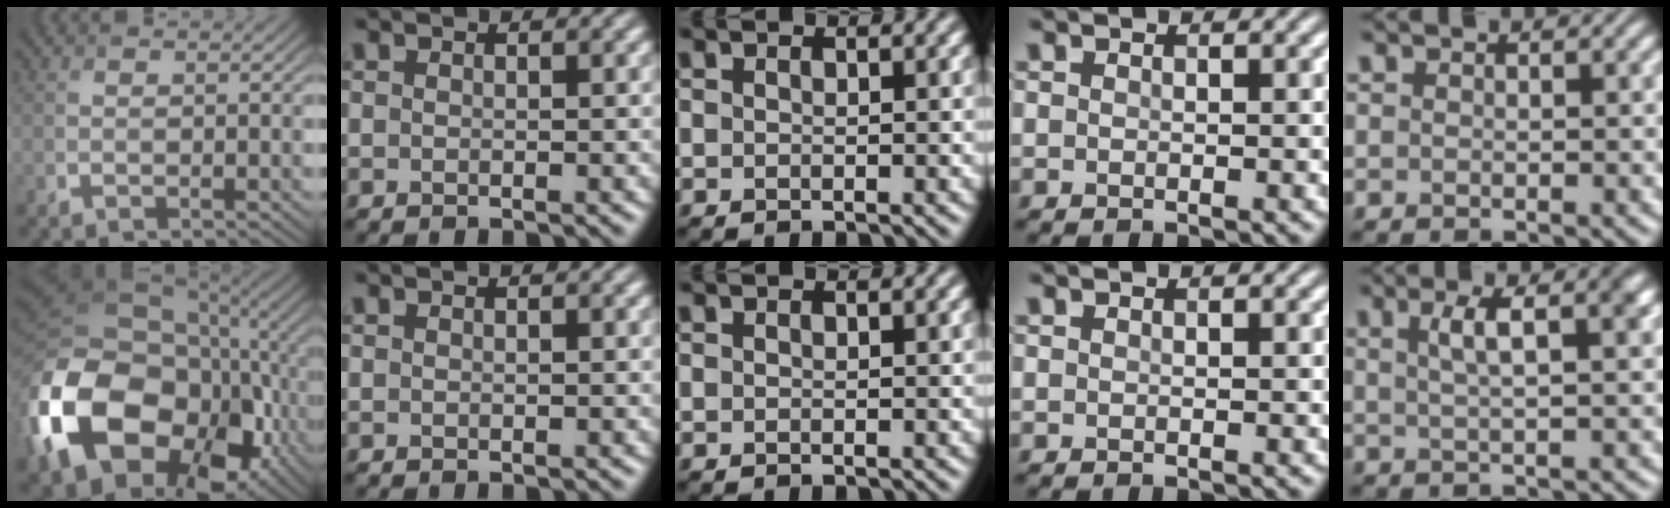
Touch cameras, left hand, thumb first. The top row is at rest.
{"thumb": {"total": 21.2, "force": [-5.2, 15.2, 13.8], "torque": [-0.333, -0.027, -0.082]}, "little": {"total": 4.0, "force": [1.4, 1.2, 3.6], "torque": [-0.048, 0.010, 0.019]}}